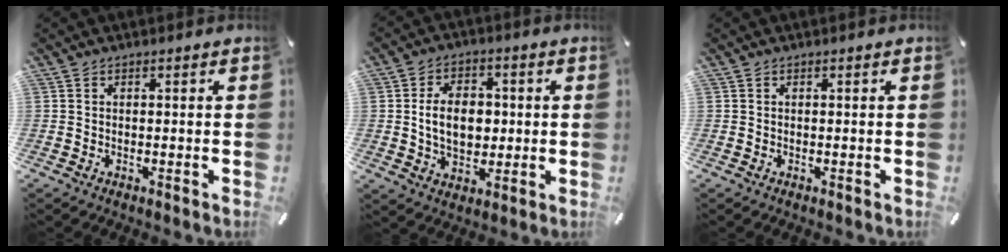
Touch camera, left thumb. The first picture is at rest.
{"total": 10.3, "force": [0.3, 7.3, 7.2], "torque": [-0.134, 0.003, 0.003]}
{"total": 0.0}